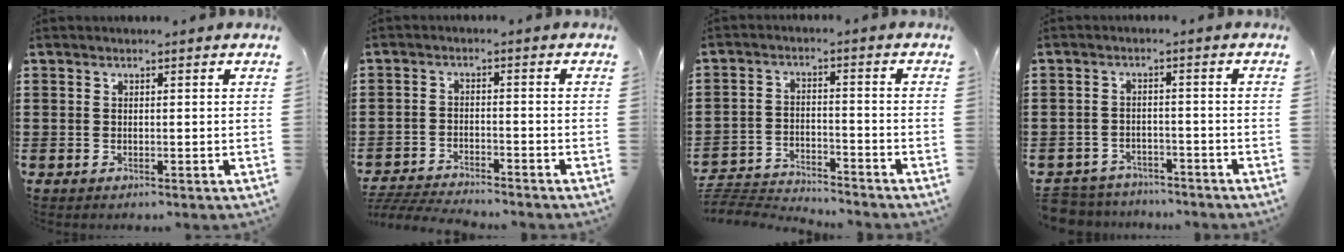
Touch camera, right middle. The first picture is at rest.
{"total": 4.3, "force": [-4.3, 0.3, 0.5], "torque": [-0.024, -0.001, -0.094]}
{"total": 4.6, "force": [-4.6, 0.6, 0.4], "torque": [-0.018, 0.006, -0.099]}
{"total": 3.8, "force": [-3.8, 0.7, -0.2], "torque": [-0.010, -0.001, -0.083]}